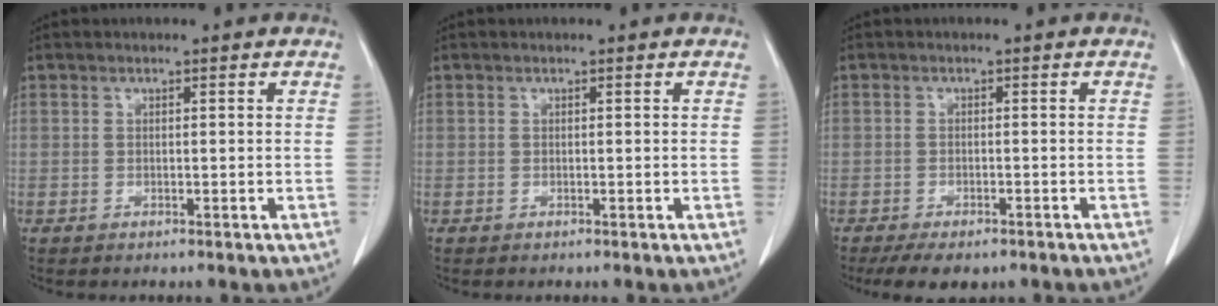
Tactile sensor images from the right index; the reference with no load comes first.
{"total": 0.0}
{"total": 6.1, "force": [-4.6, 2.9, 2.9], "torque": [-0.036, -0.005, -0.062]}